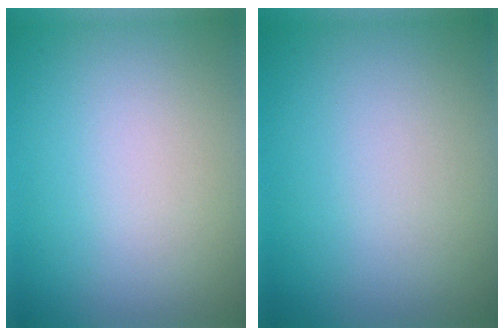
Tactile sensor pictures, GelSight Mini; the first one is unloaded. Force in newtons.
{"total": 0.0}